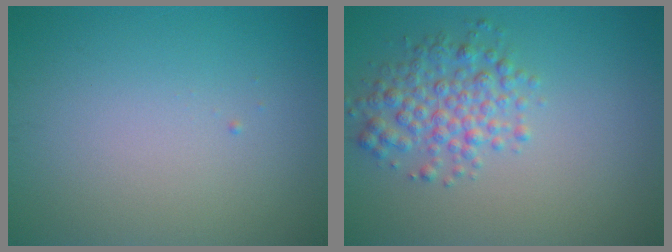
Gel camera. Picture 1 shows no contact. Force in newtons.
{"total": 3.6, "press": 3.6, "slide": 0.0}